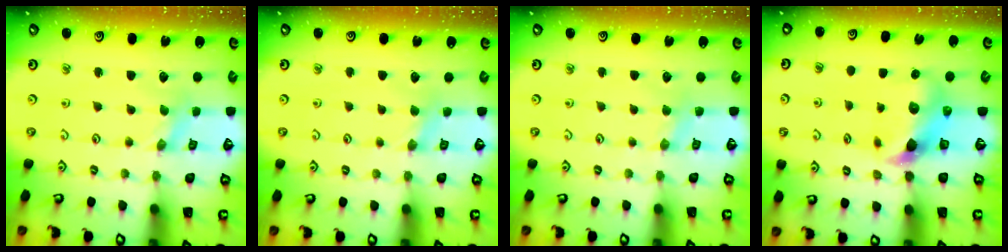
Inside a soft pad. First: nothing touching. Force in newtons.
{"total": 2.0, "press": 2.0, "slide": 0.4}
{"total": 2.2, "press": 2.1, "slide": 0.4}
{"total": 7.5, "press": 7.4, "slide": 0.9}